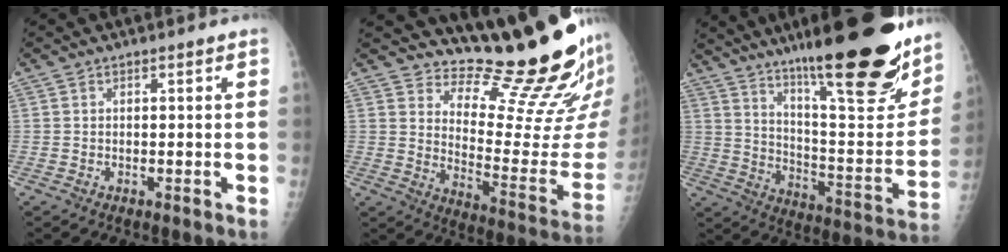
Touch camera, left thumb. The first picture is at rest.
{"total": 20.0, "force": [16.7, 3.7, 10.3], "torque": [-0.109, -0.164, 0.235]}
{"total": 30.1, "force": [20.0, 6.3, 21.6], "torque": [-0.293, -0.087, 0.307]}